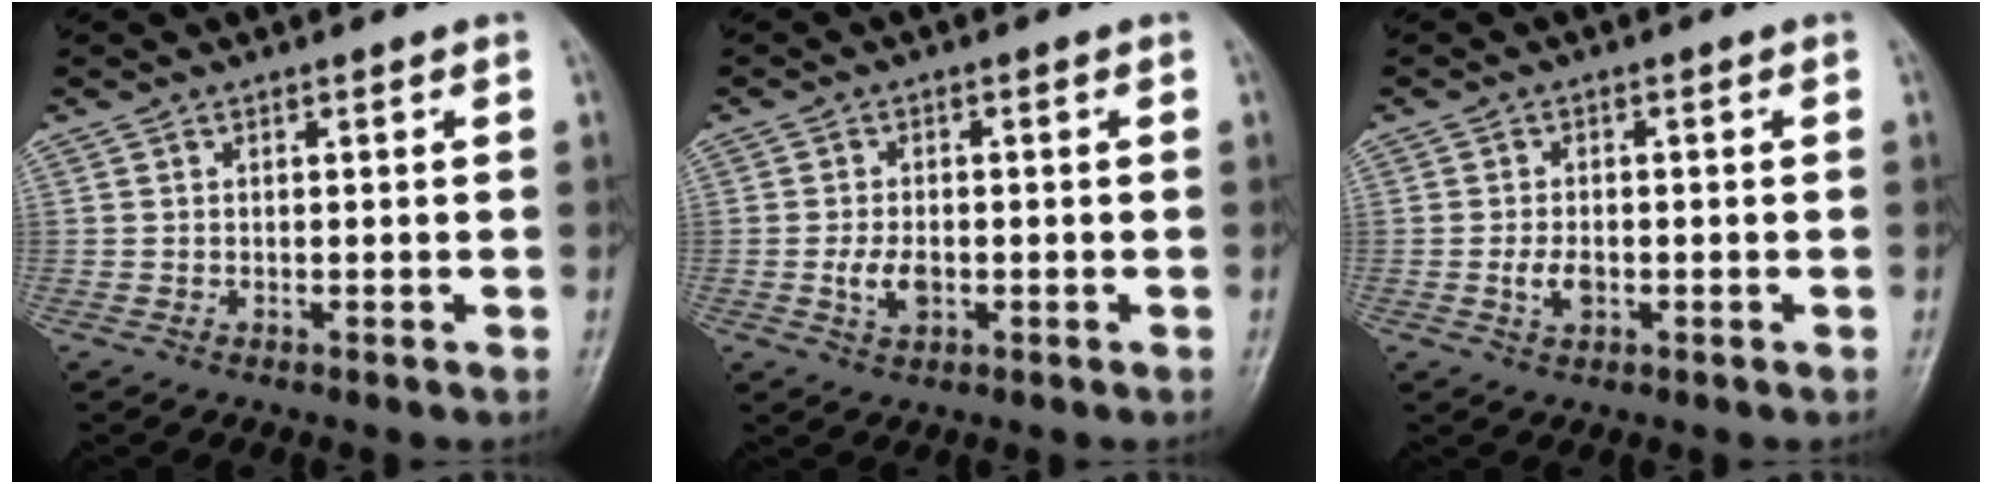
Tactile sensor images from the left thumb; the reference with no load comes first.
{"total": 4.2, "force": [-1.0, 2.5, 3.2], "torque": [-0.060, 0.000, -0.016]}
{"total": 3.3, "force": [-0.9, 2.0, 2.5], "torque": [-0.046, 0.000, -0.014]}